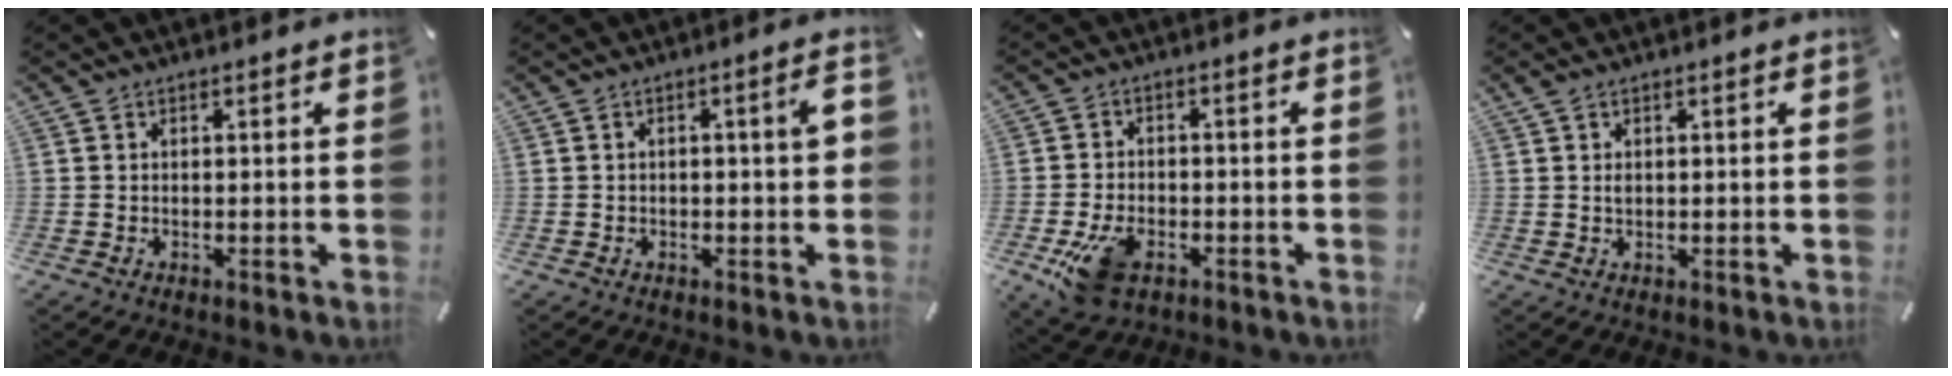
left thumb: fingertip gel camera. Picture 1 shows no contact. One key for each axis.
{"total": 4.6, "fx": 0.2, "fy": 1.5, "fz": 4.3, "tx": -0.059, "ty": 0.005, "tz": -0.002}
{"total": 9.3, "fx": -3.9, "fy": 5.8, "fz": 6.1, "tx": -0.130, "ty": 0.005, "tz": -0.070}
{"total": 1.3, "fx": 0.5, "fy": 0.6, "fz": 1.1, "tx": -0.023, "ty": 0.001, "tz": 0.008}